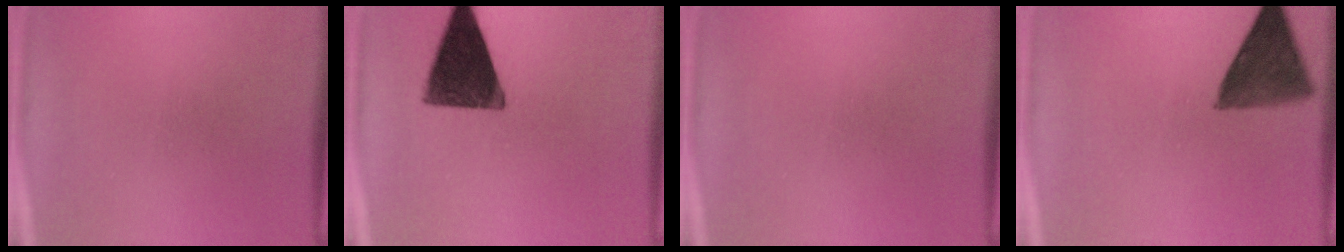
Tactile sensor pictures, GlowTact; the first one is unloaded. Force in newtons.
{"total": 14.1}
{"total": 0.0}
{"total": 9.7}